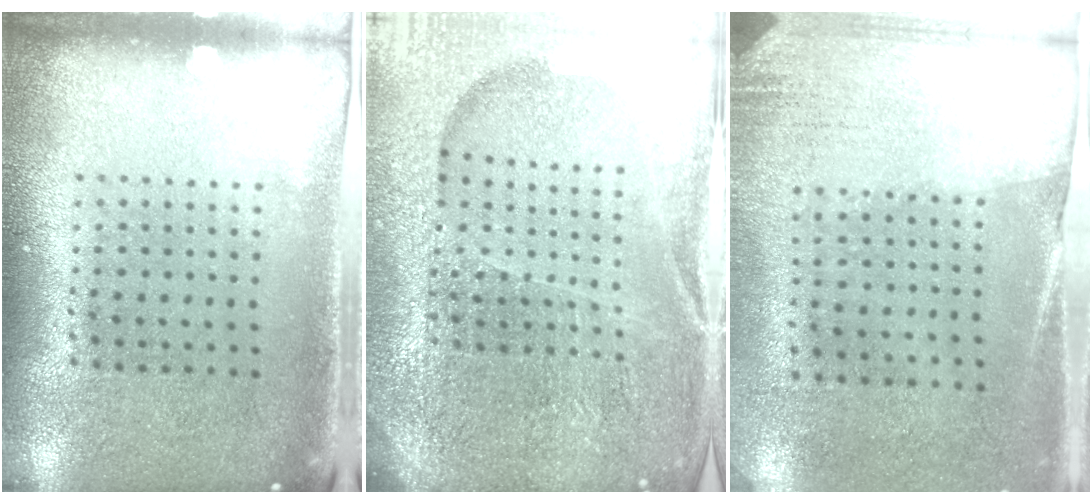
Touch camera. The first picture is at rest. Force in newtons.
{"total": 5.7, "press": 5.1, "slide": 2.5}
{"total": 2.6, "press": 2.3, "slide": 1.3}